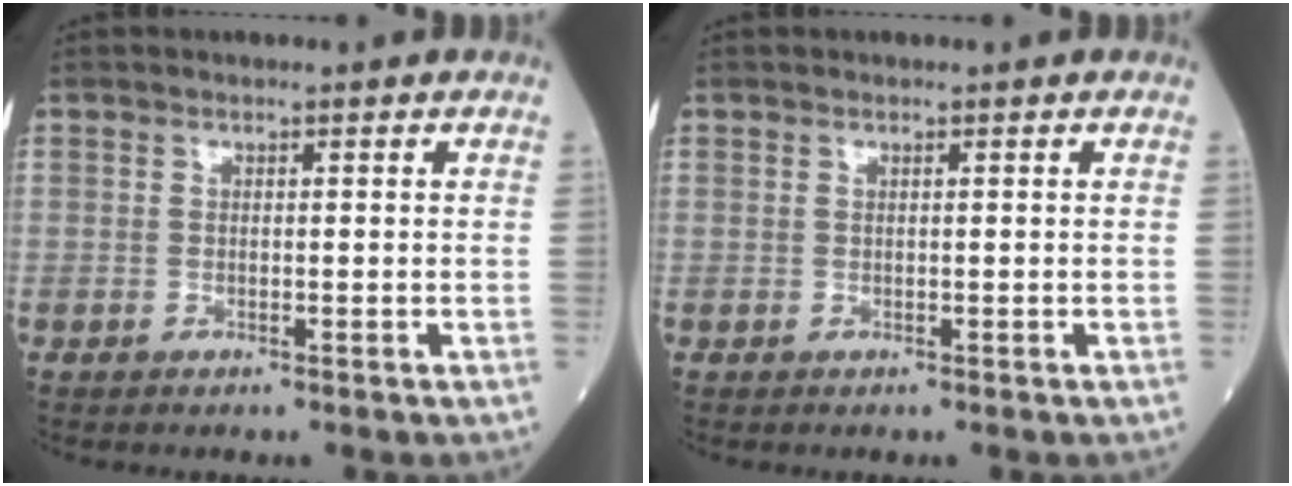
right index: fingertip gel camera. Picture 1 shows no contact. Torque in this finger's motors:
{"motor_torque": [-0.14, -0.09, -0.04, -0.01]}